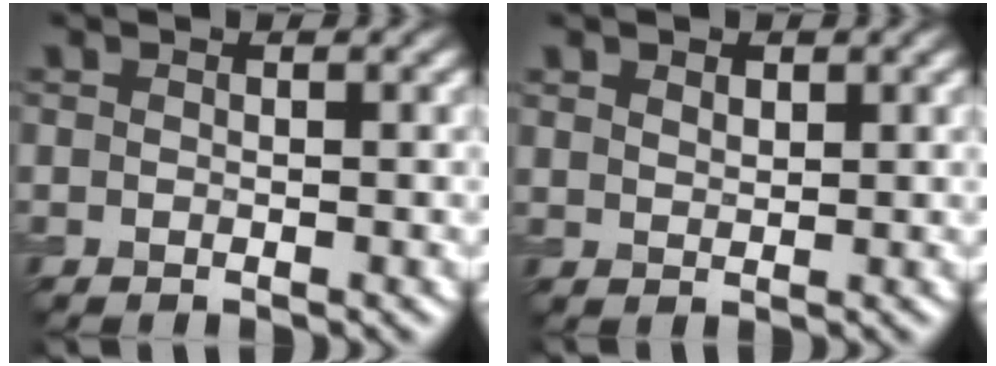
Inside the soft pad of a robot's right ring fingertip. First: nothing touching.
{"total": 1.5, "force": [1.2, 0.8, 0.1], "torque": [0.003, 0.008, 0.020]}